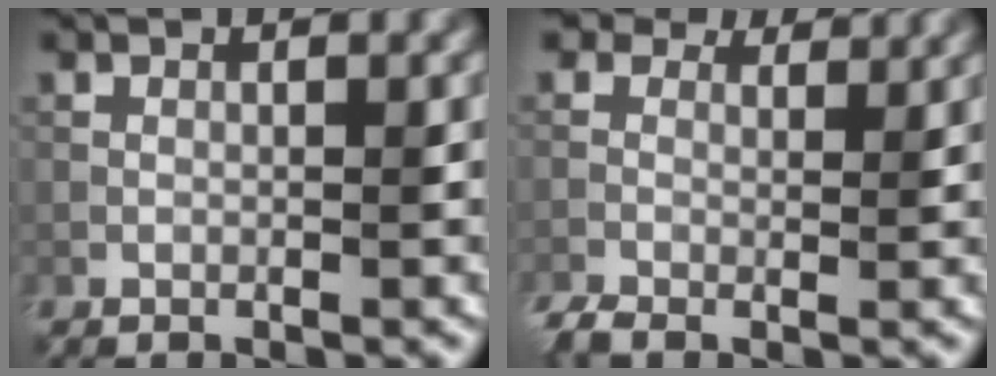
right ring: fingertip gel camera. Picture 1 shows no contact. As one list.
[{"total": 4.4, "force": [1.9, 2.9, 2.7], "torque": [-0.060, -0.001, 0.022]}]